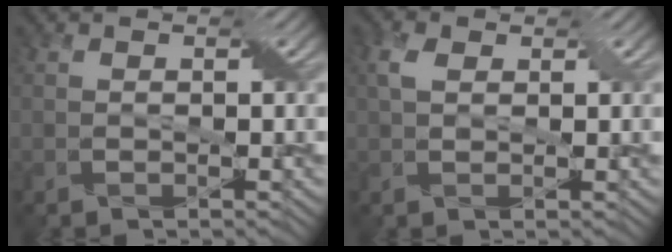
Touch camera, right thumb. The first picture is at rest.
{"total": 2.3, "force": [1.0, 1.3, 1.7], "torque": [-0.041, 0.010, 0.016]}